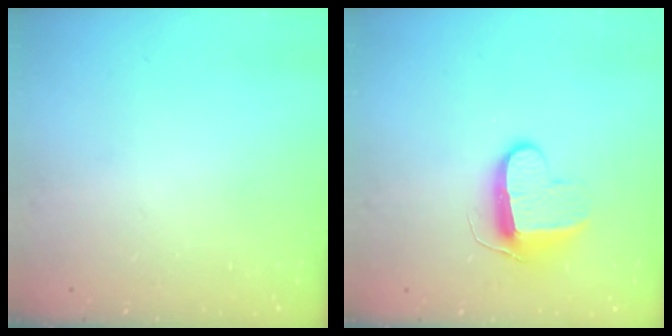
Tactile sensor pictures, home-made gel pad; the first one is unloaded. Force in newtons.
{"total": 9.9, "press": 9.9, "slide": 0.1}